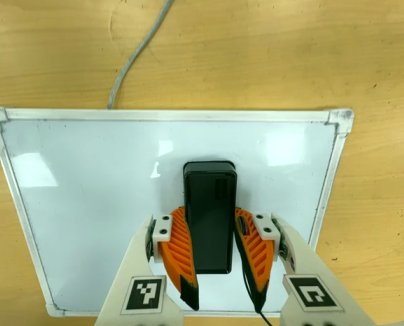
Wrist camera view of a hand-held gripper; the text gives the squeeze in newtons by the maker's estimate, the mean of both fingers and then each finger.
{"total": 12.0, "left": 11.6, "right": 12.4}